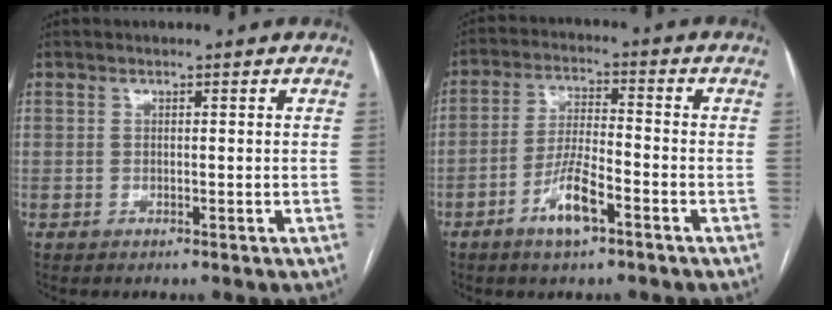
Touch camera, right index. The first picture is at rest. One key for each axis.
{"total": 7.3, "fx": -3.9, "fy": 1.5, "fz": 6.0, "tx": -0.121, "ty": 0.000, "tz": -0.071}